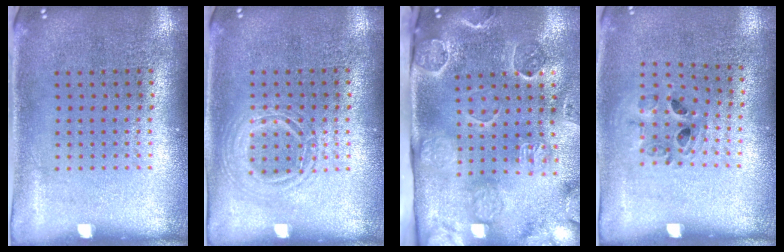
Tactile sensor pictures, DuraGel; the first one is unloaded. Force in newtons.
{"total": 1.1, "press": 1.0, "slide": 0.1}
{"total": 3.3, "press": 3.2, "slide": 0.9}
{"total": 0.9, "press": 0.8, "slide": 0.3}